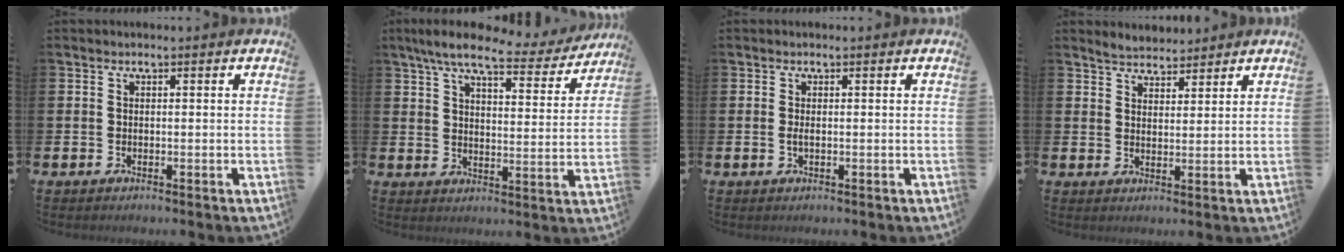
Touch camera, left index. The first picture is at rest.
{"total": 8.3, "force": [7.3, 1.6, 3.7], "torque": [-0.086, -0.034, 0.125]}
{"total": 0.8, "force": [-0.1, 0.3, 0.8], "torque": [-0.015, 0.001, -0.002]}
{"total": 3.6, "force": [3.5, 0.9, -0.2], "torque": [-0.003, -0.013, 0.062]}